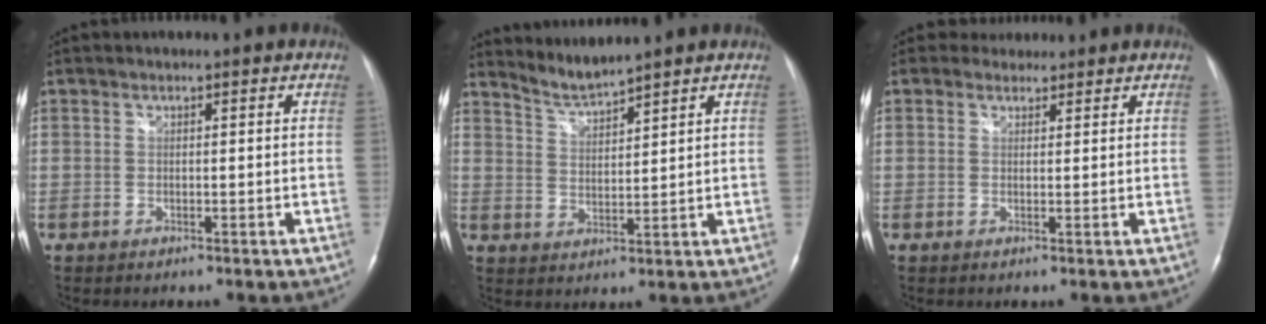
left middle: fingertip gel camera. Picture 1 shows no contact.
{"total": 4.1, "force": [4.0, -1.1, 0.2], "torque": [-0.014, -0.009, 0.085]}
{"total": 2.5, "force": [2.1, 1.2, -0.3], "torque": [0.011, 0.010, 0.030]}